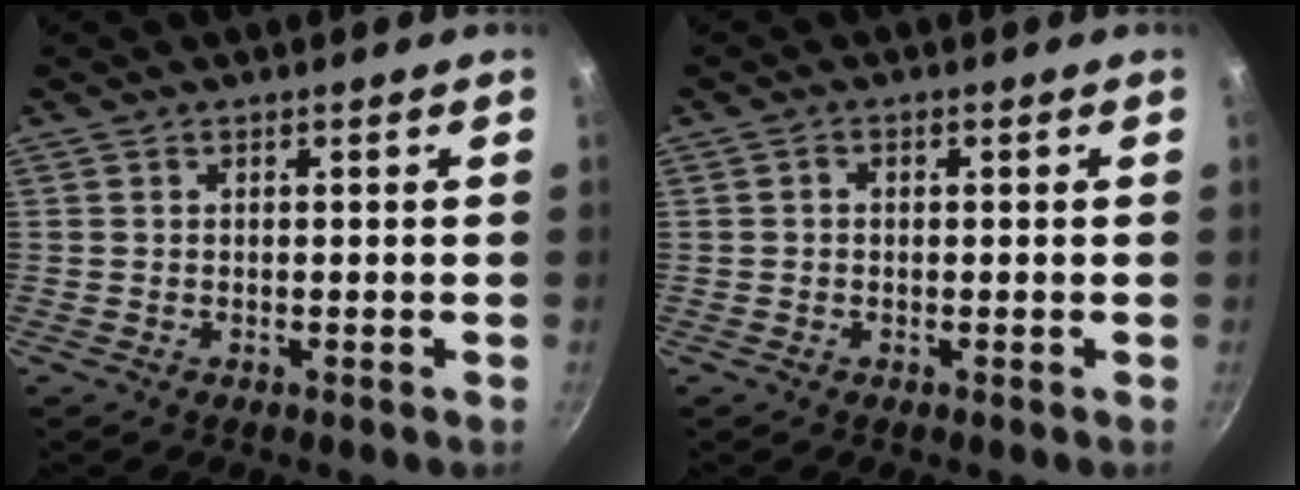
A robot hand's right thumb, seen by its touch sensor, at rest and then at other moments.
{"total": 1.0, "force": [-0.1, 0.8, 0.6], "torque": [-0.012, 0.007, -0.001]}